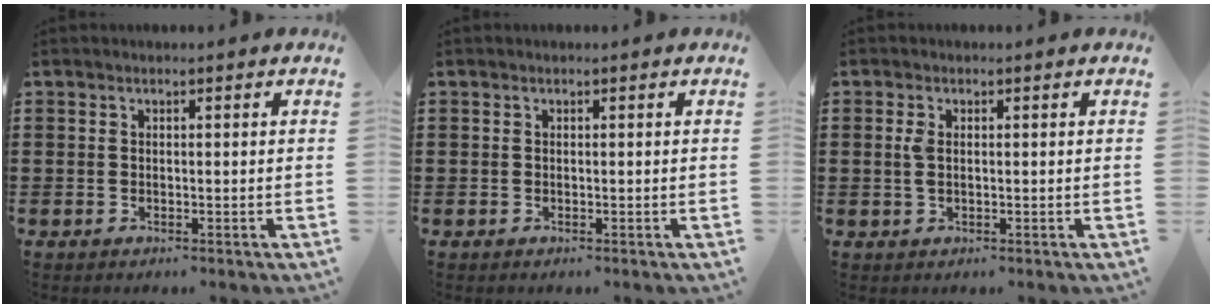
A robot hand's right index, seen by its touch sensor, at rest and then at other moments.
{"total": 0.0}
{"total": 2.1, "force": [0.4, 1.0, 1.8], "torque": [-0.046, 0.003, 0.002]}